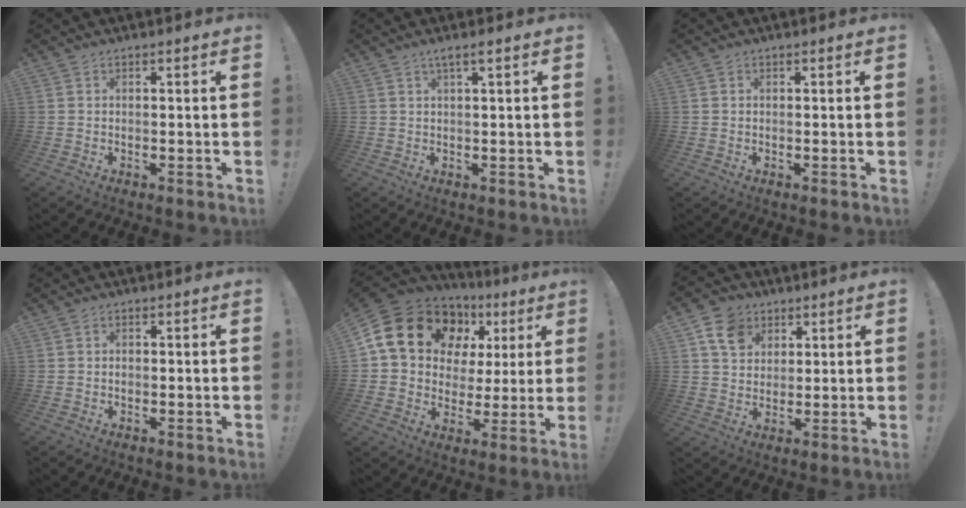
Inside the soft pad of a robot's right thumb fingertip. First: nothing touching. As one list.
[{"total": 2.1, "force": [0.9, 0.0, 1.9], "torque": [-0.036, 0.001, 0.014]}, {"total": 0.0}, {"total": 0.6, "force": [-0.3, 0.5, 0.2], "torque": [0.004, -0.001, -0.008]}, {"total": 18.6, "force": [9.3, 12.6, 10.0], "torque": [-0.162, -0.044, 0.187]}, {"total": 9.6, "force": [4.7, 7.4, 3.8], "torque": [-0.063, -0.016, 0.095]}]